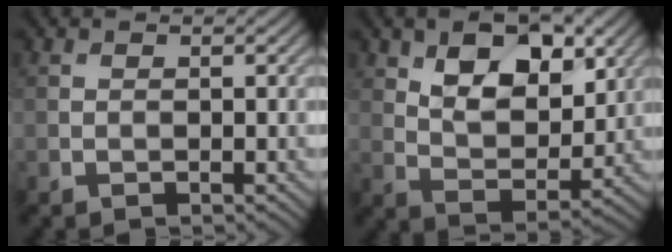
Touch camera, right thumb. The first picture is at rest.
{"total": 9.9, "force": [4.7, 5.3, 6.8], "torque": [-0.124, -0.006, 0.081]}